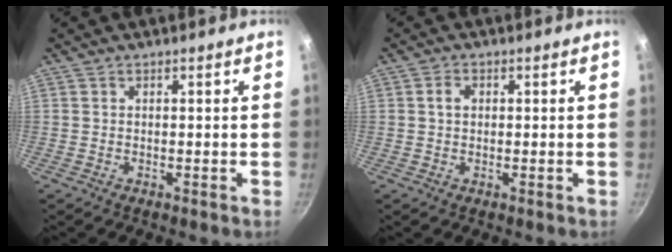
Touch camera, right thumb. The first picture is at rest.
{"total": 2.1, "force": [0.4, 1.6, 1.3], "torque": [-0.016, 0.006, 0.005]}